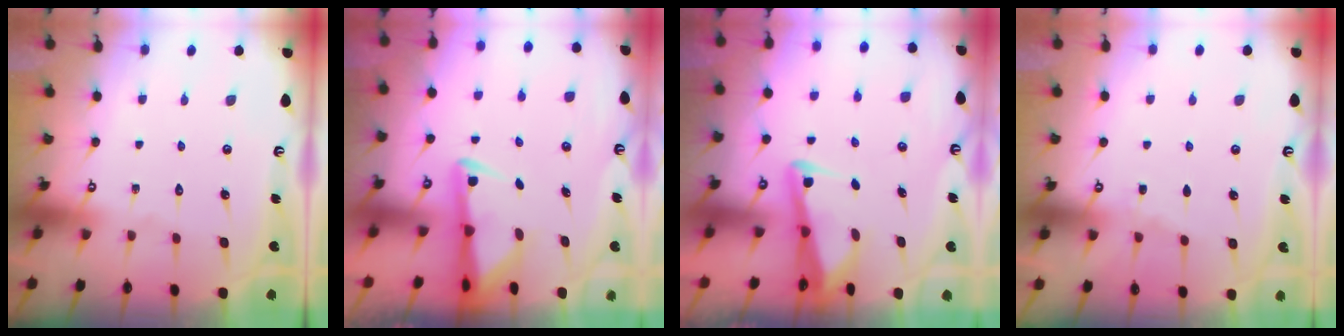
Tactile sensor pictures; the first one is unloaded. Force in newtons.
{"total": 3.1, "press": 3.0, "slide": 0.6}
{"total": 3.1, "press": 3.0, "slide": 0.7}
{"total": 3.3, "press": 3.2, "slide": 0.4}